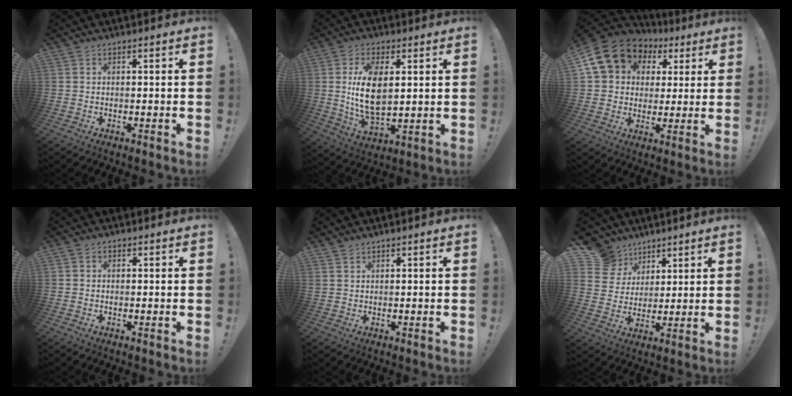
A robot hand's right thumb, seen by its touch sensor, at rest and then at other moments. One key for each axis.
{"total": 13.9, "fx": 2.4, "fy": 7.4, "fz": 11.5, "tx": -0.213, "ty": -0.014, "tz": 0.039}
{"total": 15.5, "fx": 6.4, "fy": 12.2, "fz": 7.0, "tx": -0.113, "ty": -0.023, "tz": 0.134}
{"total": 0.9, "fx": -0.2, "fy": 0.8, "fz": 0.3, "tx": 0.000, "ty": 0.001, "tz": -0.005}
{"total": 1.4, "fx": 1.1, "fy": 0.7, "fz": 0.5, "tx": -0.002, "ty": -0.005, "tz": 0.021}
{"total": 11.5, "fx": 6.9, "fy": 8.9, "fz": 2.5, "tx": -0.040, "ty": -0.044, "tz": 0.139}